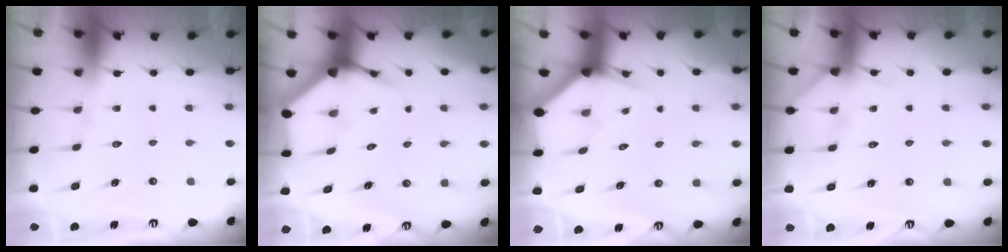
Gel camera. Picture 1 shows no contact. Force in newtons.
{"total": 3.8, "press": 3.8, "slide": 0.4}
{"total": 2.7, "press": 2.7, "slide": 0.0}
{"total": 5.3, "press": 5.3, "slide": 0.6}